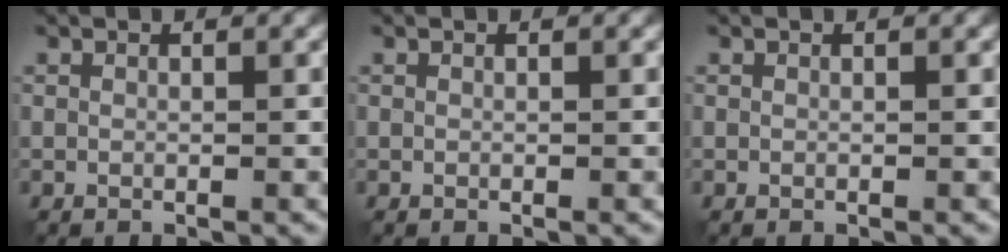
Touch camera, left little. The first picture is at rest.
{"total": 0.0}
{"total": 0.0}